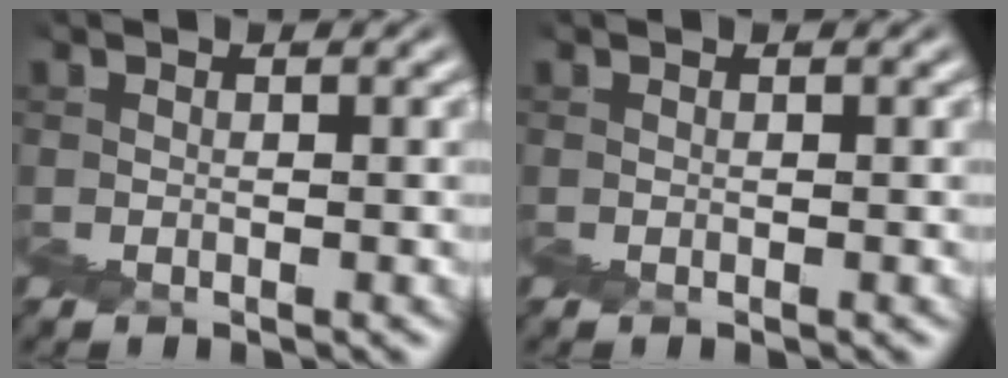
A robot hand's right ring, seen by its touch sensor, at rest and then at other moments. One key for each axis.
{"total": 0.0}